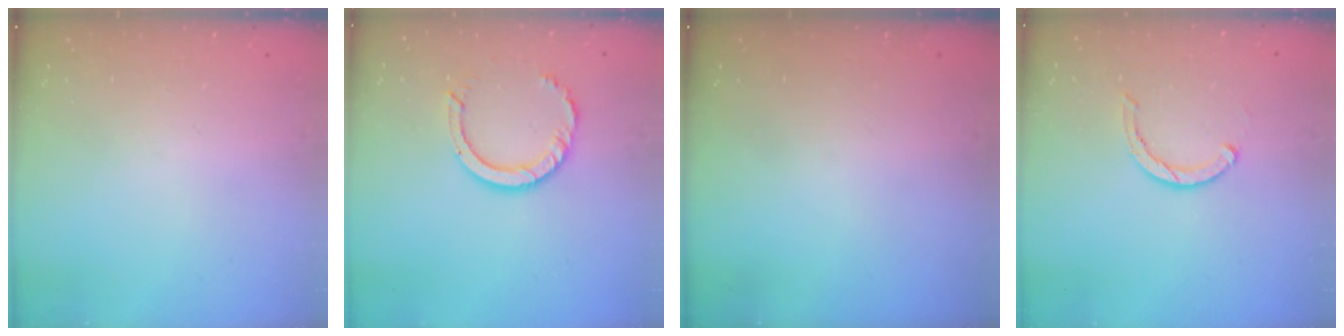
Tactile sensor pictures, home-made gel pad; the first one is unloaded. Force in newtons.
{"total": 8.3, "press": 8.2, "slide": 0.6}
{"total": 0.0}
{"total": 3.5, "press": 3.5, "slide": 0.2}